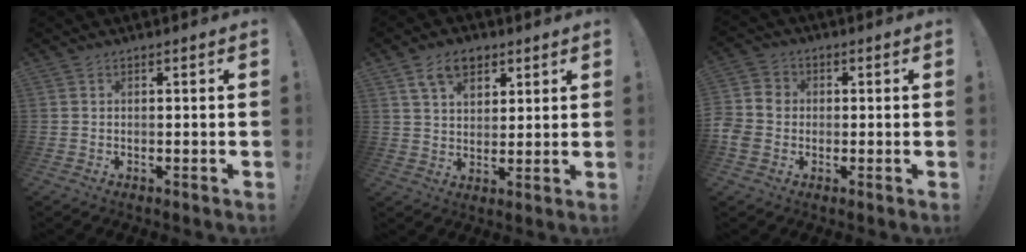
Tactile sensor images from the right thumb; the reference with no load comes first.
{"total": 9.2, "force": [5.1, 6.0, 4.6], "torque": [-0.081, -0.009, 0.099]}
{"total": 6.9, "force": [-1.9, 6.0, 2.8], "torque": [-0.067, 0.022, -0.034]}